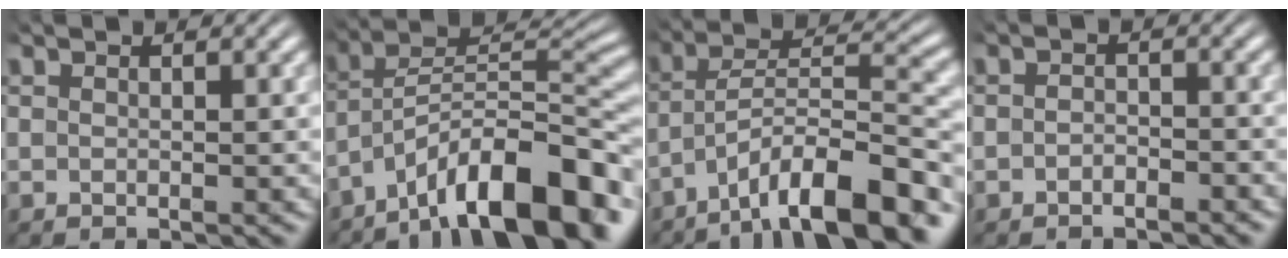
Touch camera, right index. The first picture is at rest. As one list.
[{"total": 10.0, "force": [-3.4, 4.8, 8.0], "torque": [-0.127, -0.020, -0.049]}, {"total": 7.9, "force": [-3.9, 2.7, 6.4], "torque": [-0.097, -0.005, -0.058]}, {"total": 1.6, "force": [-1.6, 0.4, 0.3], "torque": [0.001, -0.006, -0.026]}]